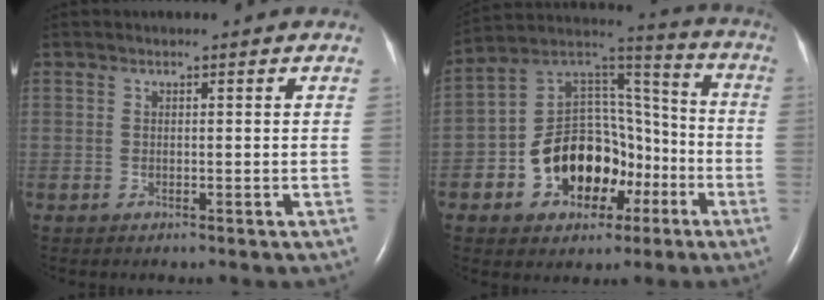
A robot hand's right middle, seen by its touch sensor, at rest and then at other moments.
{"total": 15.5, "force": [-5.5, 10.1, 10.4], "torque": [-0.193, 0.041, -0.083]}